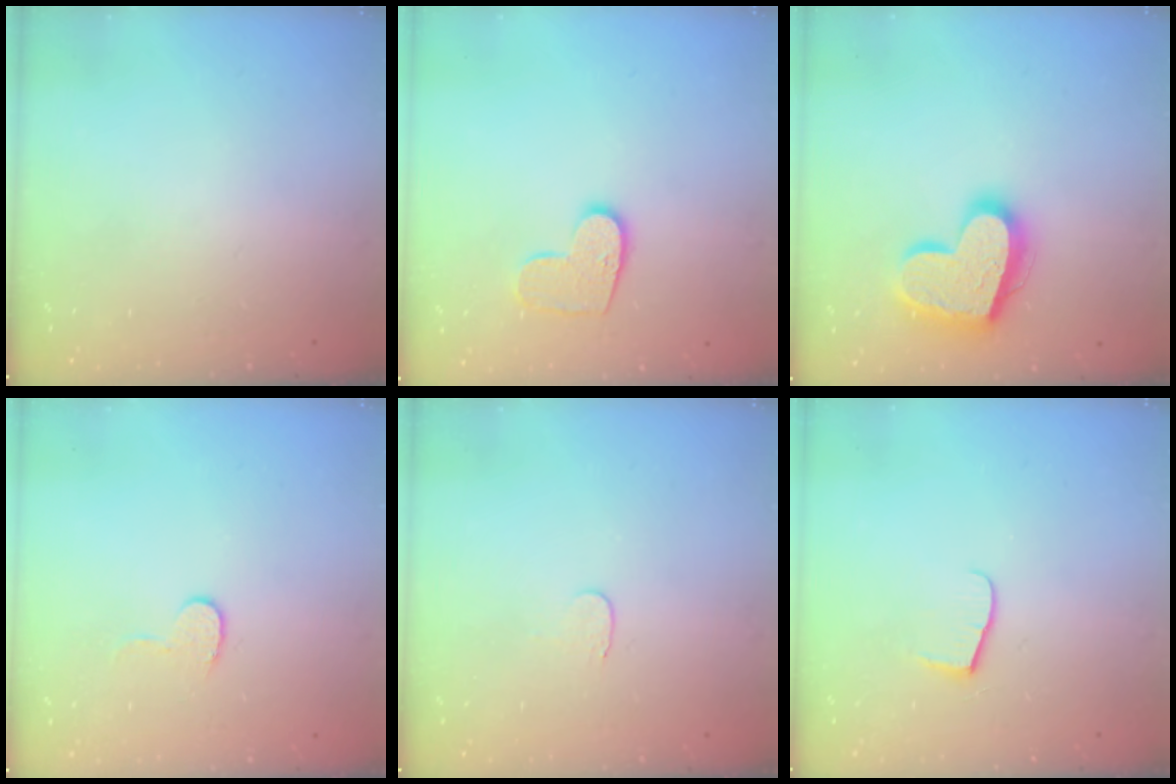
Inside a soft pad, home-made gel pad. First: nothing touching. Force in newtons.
{"total": 9.3, "press": 9.3, "slide": 0.4}
{"total": 20.2, "press": 20.2, "slide": 1.5}
{"total": 6.2, "press": 6.1, "slide": 0.6}
{"total": 3.3, "press": 3.3, "slide": 0.4}
{"total": 6.5, "press": 6.5, "slide": 0.7}